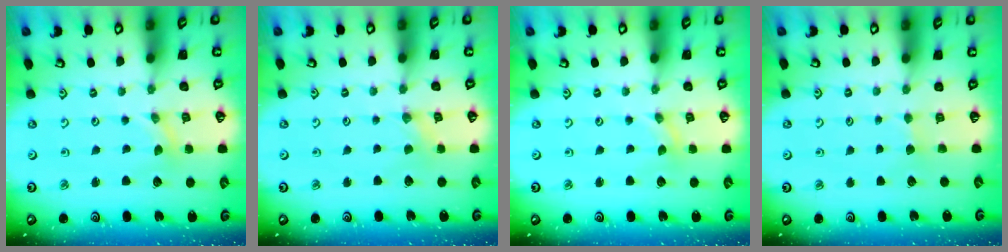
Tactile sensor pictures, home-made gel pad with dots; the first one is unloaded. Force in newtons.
{"total": 0.5, "press": 0.5, "slide": 0.1}
{"total": 0.0}
{"total": 2.2, "press": 2.2, "slide": 0.2}